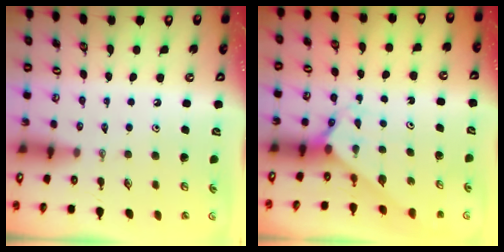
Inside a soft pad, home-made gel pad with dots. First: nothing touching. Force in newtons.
{"total": 2.1, "press": 2.1, "slide": 0.1}